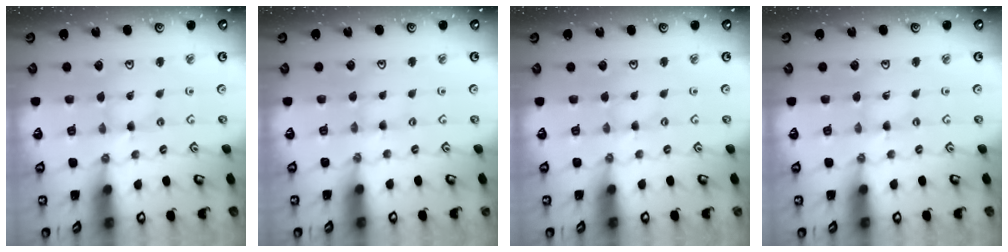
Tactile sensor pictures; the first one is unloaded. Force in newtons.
{"total": 1.5, "press": 1.5, "slide": 0.2}
{"total": 0.0}
{"total": 0.0}